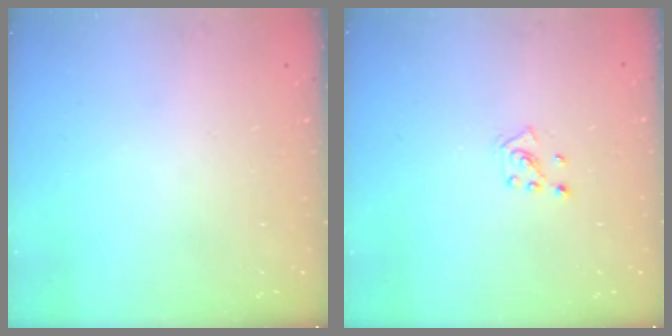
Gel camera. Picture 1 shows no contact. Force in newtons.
{"total": 2.8, "press": 2.8, "slide": 0.2}